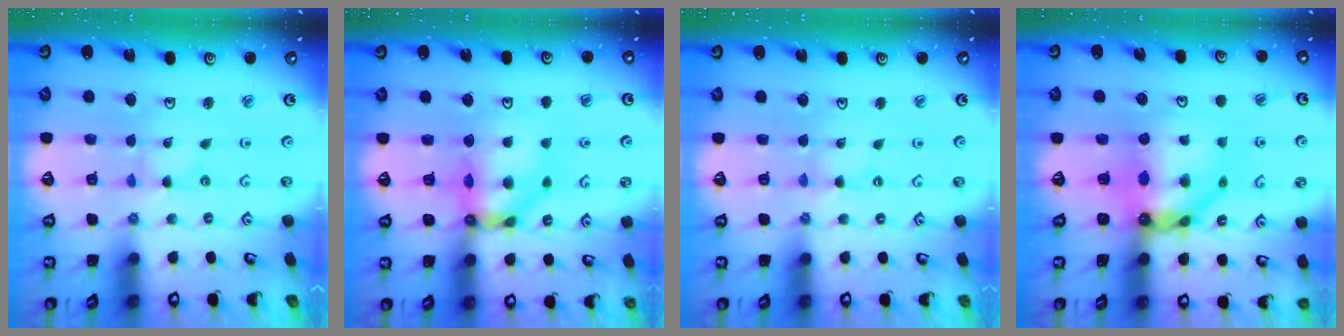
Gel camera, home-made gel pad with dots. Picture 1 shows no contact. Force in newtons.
{"total": 10.6, "press": 10.5, "slide": 1.0}
{"total": 0.5, "press": 0.5, "slide": 0.1}
{"total": 12.2, "press": 12.2, "slide": 0.9}